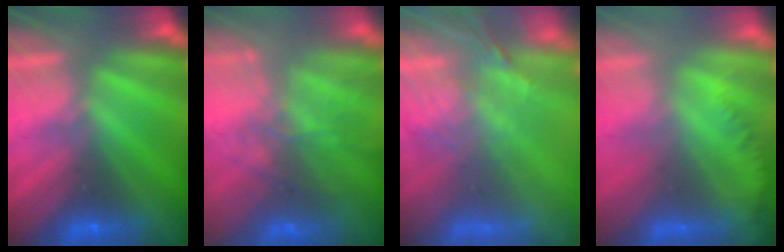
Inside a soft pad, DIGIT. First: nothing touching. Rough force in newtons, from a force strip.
{"total": 8.7}
{"total": 6.9}
{"total": 1.3}